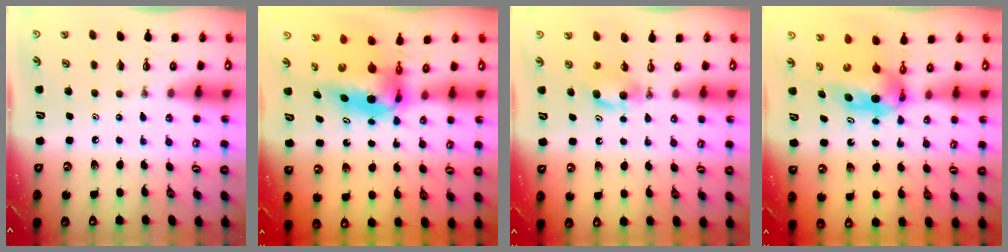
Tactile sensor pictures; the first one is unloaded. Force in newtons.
{"total": 8.3, "press": 7.9, "slide": 2.5}
{"total": 4.9, "press": 4.8, "slide": 0.8}
{"total": 6.1, "press": 5.0, "slide": 3.6}